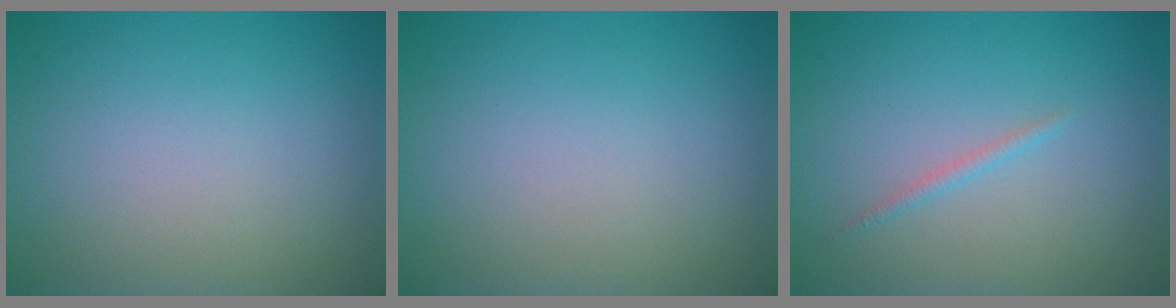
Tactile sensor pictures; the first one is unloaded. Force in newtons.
{"total": 0.0}
{"total": 0.8, "press": 0.8, "slide": 0.0}